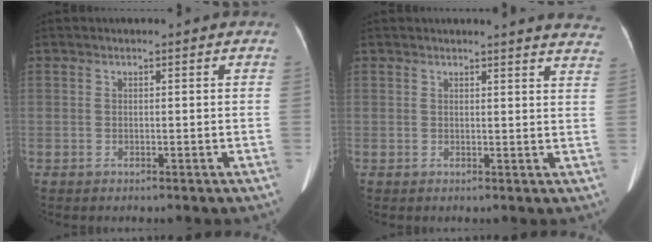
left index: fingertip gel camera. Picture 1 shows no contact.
{"total": 12.0, "force": [11.5, 0.7, 3.2], "torque": [-0.016, -0.052, 0.099]}